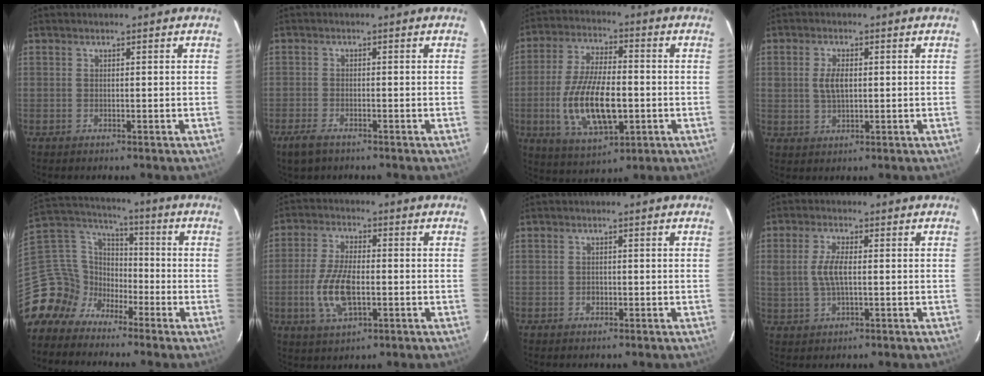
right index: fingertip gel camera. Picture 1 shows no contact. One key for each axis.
{"total": 4.2, "fx": -3.1, "fy": 1.7, "fz": 2.3, "tx": -0.065, "ty": -0.010, "tz": -0.061}
{"total": 15.9, "fx": -3.3, "fy": 6.7, "fz": 14.1, "tx": -0.283, "ty": -0.008, "tz": -0.052}
{"total": 4.1, "fx": 0.6, "fy": 2.3, "fz": 3.3, "tx": -0.063, "ty": 0.004, "tz": 0.014}
{"total": 12.5, "fx": -8.5, "fy": 8.8, "fz": 2.6, "tx": -0.076, "ty": 0.042, "tz": -0.172}
{"total": 10.1, "fx": -2.1, "fy": 4.6, "fz": 8.7, "tx": -0.183, "ty": -0.002, "tz": -0.037}
{"total": 1.1, "fx": -0.3, "fy": 1.0, "fz": 0.3, "tx": -0.002, "ty": 0.001, "tz": -0.002}
{"total": 5.2, "fx": 0.2, "fy": 2.2, "fz": 4.8, "tx": -0.094, "ty": 0.001, "tz": 0.008}